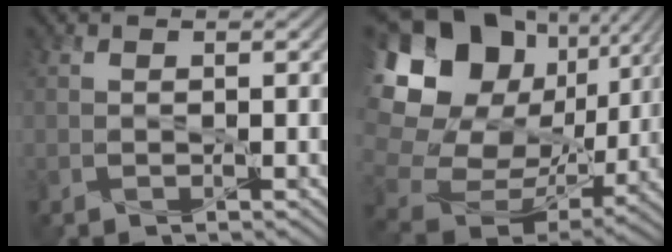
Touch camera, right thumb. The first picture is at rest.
{"total": 22.8, "force": [7.3, 18.5, 11.2], "torque": [-0.315, 0.027, 0.153]}